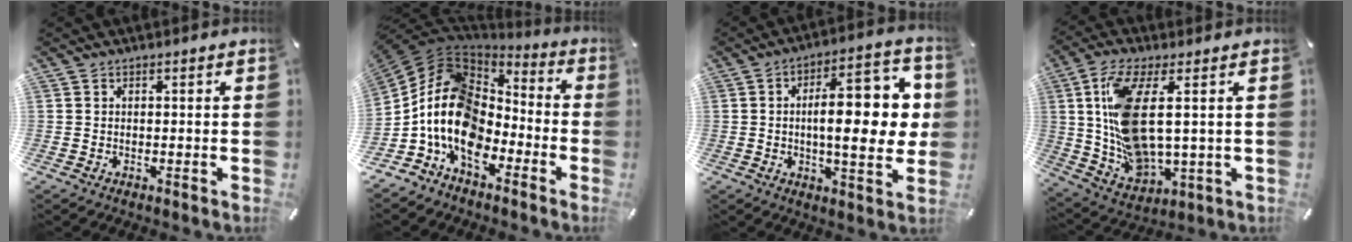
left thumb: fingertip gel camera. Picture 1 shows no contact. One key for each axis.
{"total": 15.9, "fx": -4.7, "fy": 11.4, "fz": 10.0, "tx": -0.237, "ty": 0.008, "tz": -0.091}
{"total": 17.2, "fx": 1.3, "fy": 6.8, "fz": 15.7, "tx": -0.212, "ty": -0.004, "tz": 0.014}
{"total": 15.8, "fx": 3.4, "fy": 7.3, "fz": 13.6, "tx": -0.308, "ty": -0.013, "tz": 0.061}